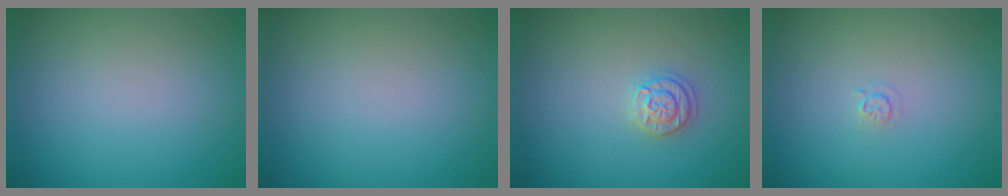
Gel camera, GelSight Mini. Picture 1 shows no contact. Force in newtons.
{"total": 0.0}
{"total": 1.8, "press": 1.8, "slide": 0.1}
{"total": 0.7, "press": 0.3, "slide": 0.6}